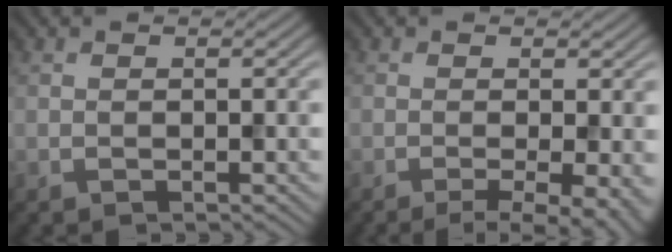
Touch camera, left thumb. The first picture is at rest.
{"total": 5.6, "force": [-2.1, 1.3, 5.1], "torque": [-0.069, -0.005, -0.030]}